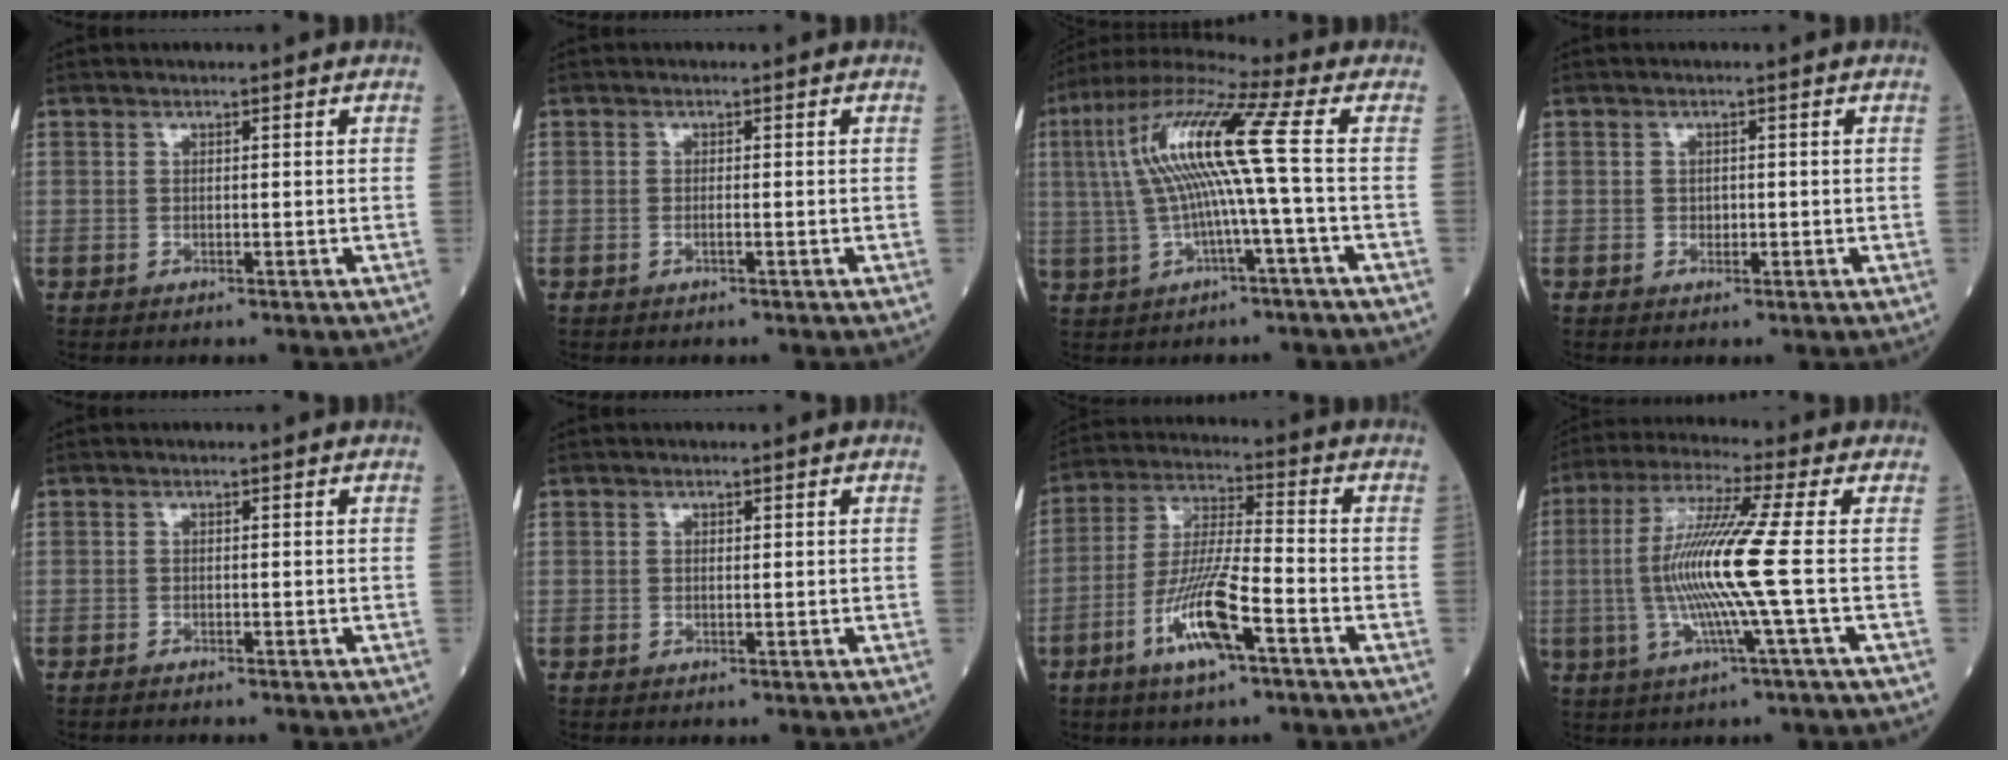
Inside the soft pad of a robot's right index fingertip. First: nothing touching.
{"total": 0.6, "force": [-0.3, 0.0, 0.5], "torque": [-0.011, 0.000, -0.005]}
{"total": 12.6, "force": [0.6, -0.9, 12.6], "torque": [-0.249, 0.028, 0.008]}
{"total": 1.0, "force": [-0.2, 0.8, 0.6], "torque": [-0.008, 0.001, -0.002]}
{"total": 0.8, "force": [-0.8, 0.0, 0.2], "torque": [-0.007, -0.002, -0.013]}
{"total": 0.5, "force": [0.2, 0.3, 0.4], "torque": [-0.008, -0.001, 0.003]}
{"total": 11.4, "force": [-5.3, 1.4, 9.9], "torque": [-0.197, -0.008, -0.101]}
{"total": 12.2, "force": [-0.9, -1.6, 12.0], "torque": [-0.246, -0.004, -0.025]}